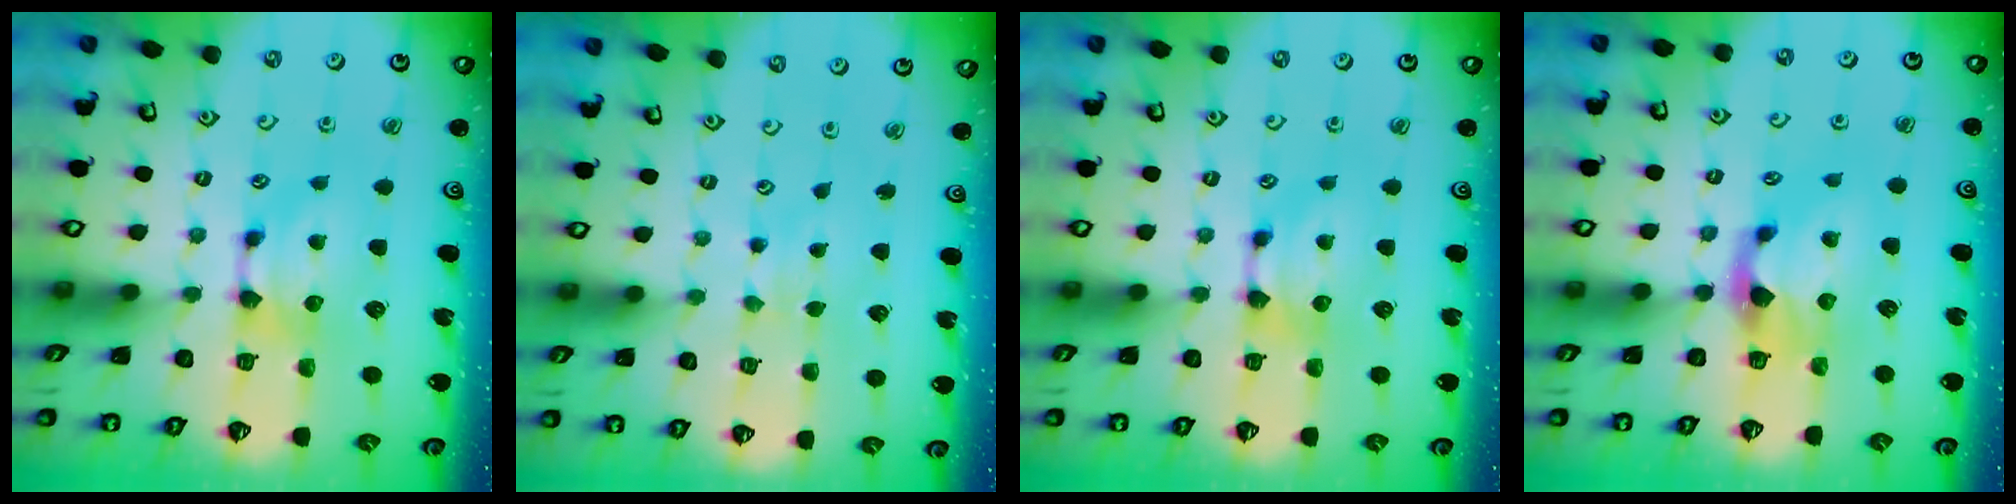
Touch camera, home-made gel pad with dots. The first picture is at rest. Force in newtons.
{"total": 2.8, "press": 2.8, "slide": 0.2}
{"total": 0.0}
{"total": 2.0, "press": 1.6, "slide": 1.2}